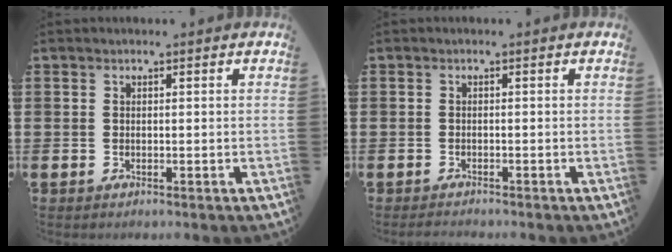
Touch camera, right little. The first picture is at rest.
{"total": 0.7, "force": [-0.7, 0.0, 0.2], "torque": [-0.004, -0.002, -0.014]}